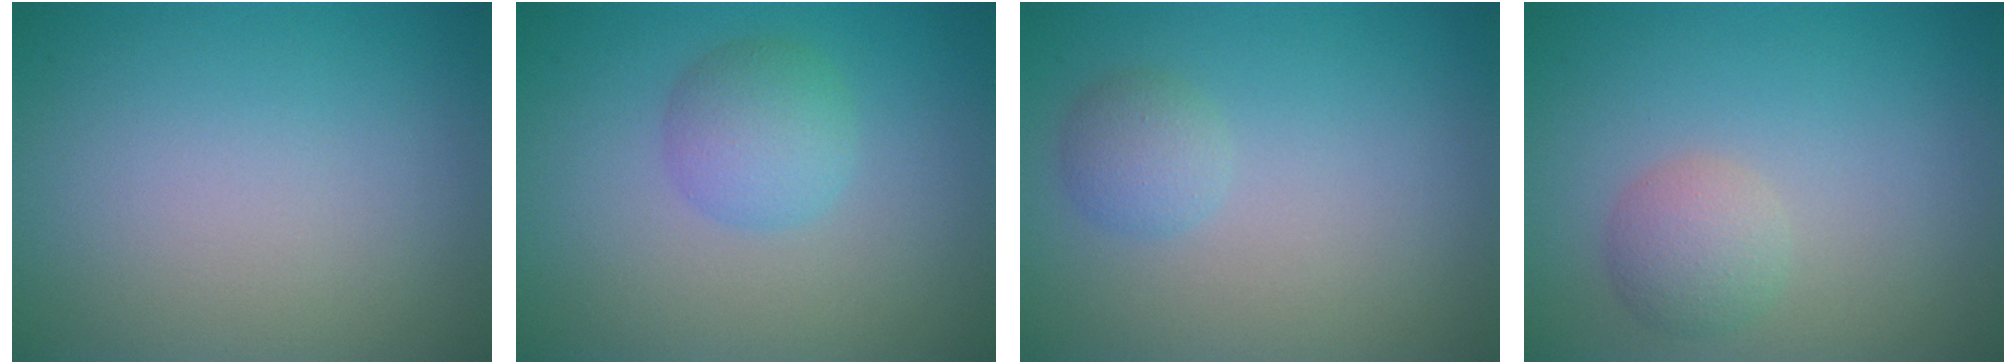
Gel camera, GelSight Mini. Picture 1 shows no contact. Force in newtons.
{"total": 2.9, "press": 2.9, "slide": 0.1}
{"total": 1.7, "press": 1.7, "slide": 0.1}
{"total": 2.4, "press": 2.4, "slide": 0.1}